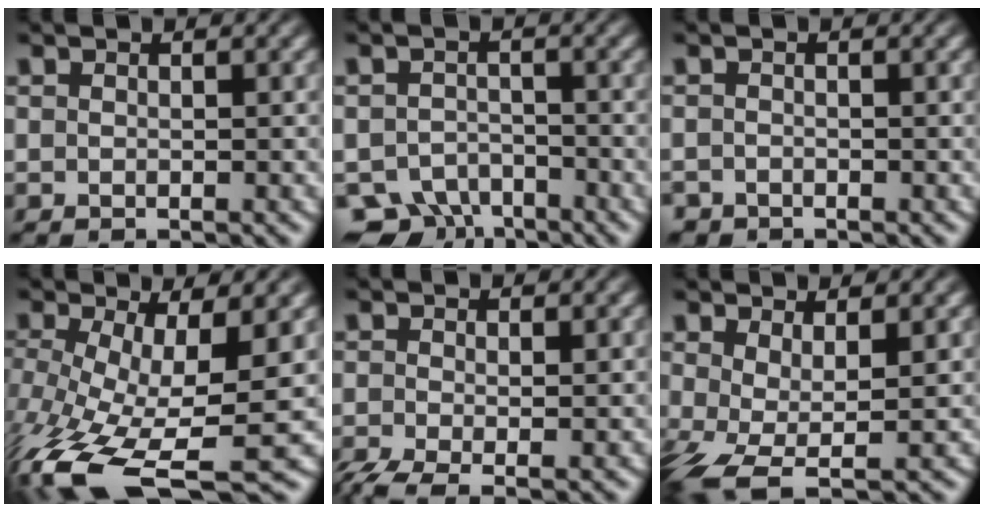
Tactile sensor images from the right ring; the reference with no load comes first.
{"total": 5.7, "force": [-4.3, 3.5, 1.5], "torque": [-0.009, -0.028, -0.070]}
{"total": 1.4, "force": [-1.2, 0.6, -0.4], "torque": [0.006, -0.017, -0.017]}
{"total": 10.2, "force": [-5.5, 4.3, 7.4], "torque": [-0.161, -0.068, -0.056]}
{"total": 3.6, "force": [-2.2, 1.9, 2.1], "torque": [-0.049, -0.027, -0.023]}
{"total": 5.5, "force": [-3.5, 2.4, 3.5], "torque": [-0.086, -0.049, -0.034]}